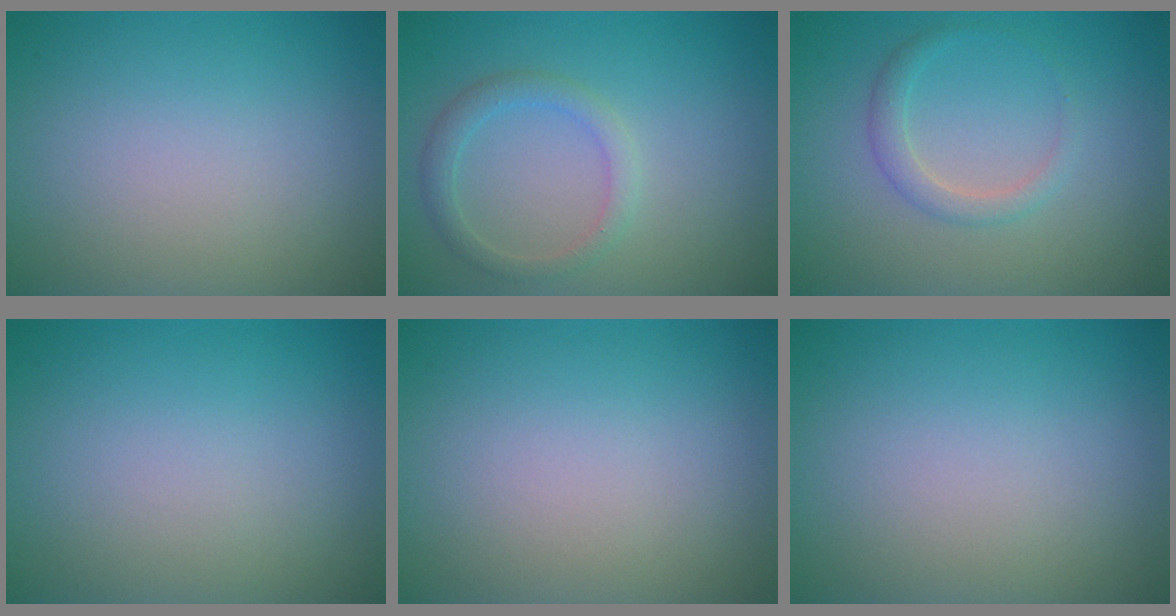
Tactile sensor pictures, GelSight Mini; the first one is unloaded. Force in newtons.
{"total": 2.1, "press": 2.1, "slide": 0.3}
{"total": 1.8, "press": 1.8, "slide": 0.0}
{"total": 0.0}
{"total": 0.0}
{"total": 0.0}